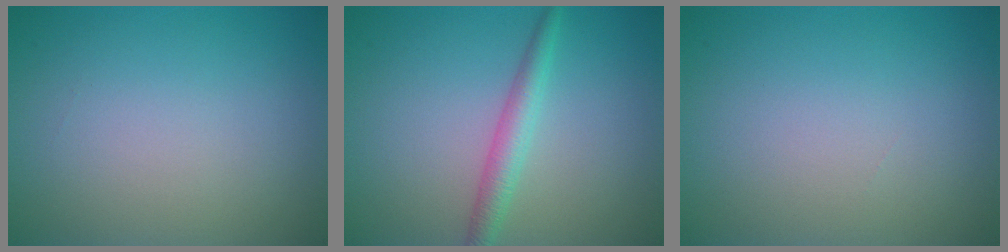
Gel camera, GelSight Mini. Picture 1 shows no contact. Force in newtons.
{"total": 2.4, "press": 2.4, "slide": 0.0}
{"total": 0.0}